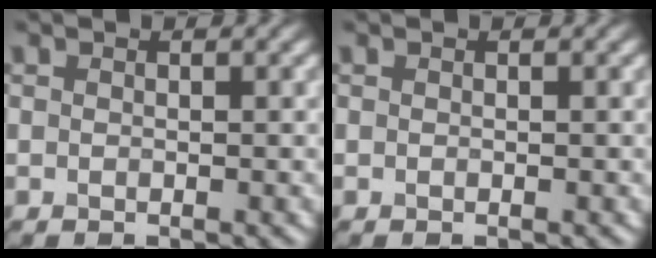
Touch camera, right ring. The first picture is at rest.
{"total": 0.0}